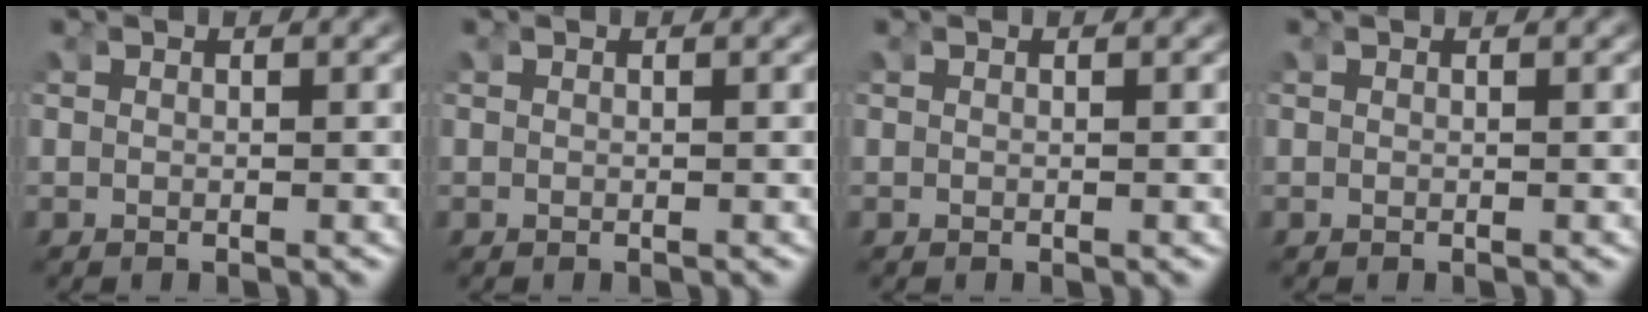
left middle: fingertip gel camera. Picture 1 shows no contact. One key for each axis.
{"total": 0.0}
{"total": 0.0}
{"total": 0.0}